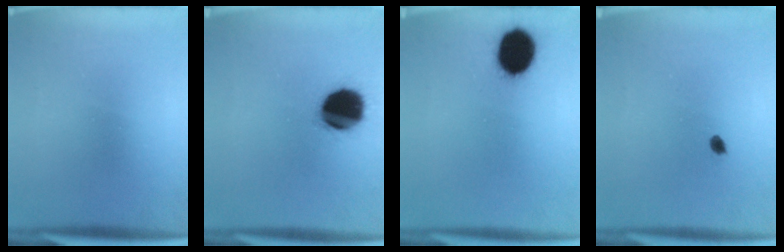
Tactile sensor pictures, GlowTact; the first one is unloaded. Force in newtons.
{"total": 16.2}
{"total": 10.8}
{"total": 1.1}